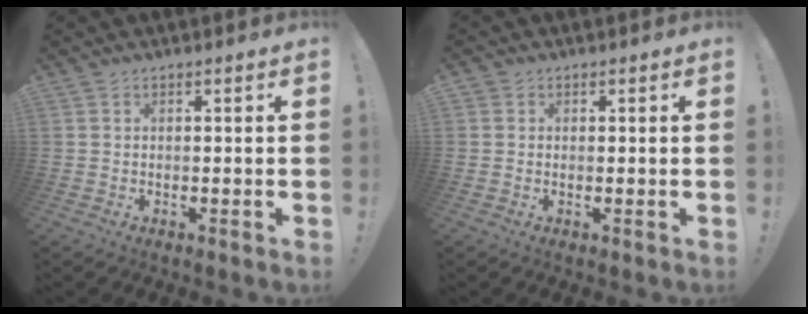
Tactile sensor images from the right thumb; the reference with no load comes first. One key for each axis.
{"total": 0.8, "fx": 0.5, "fy": 0.6, "fz": 0.2, "tx": 0.004, "ty": -0.002, "tz": 0.007}